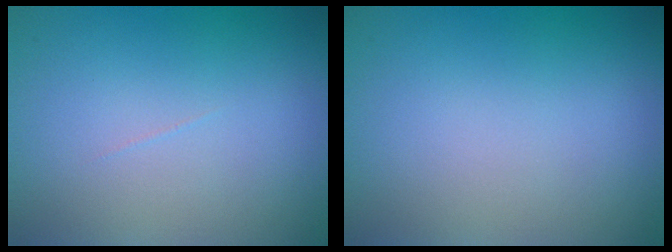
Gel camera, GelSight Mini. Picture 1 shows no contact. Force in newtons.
{"total": 0.0}